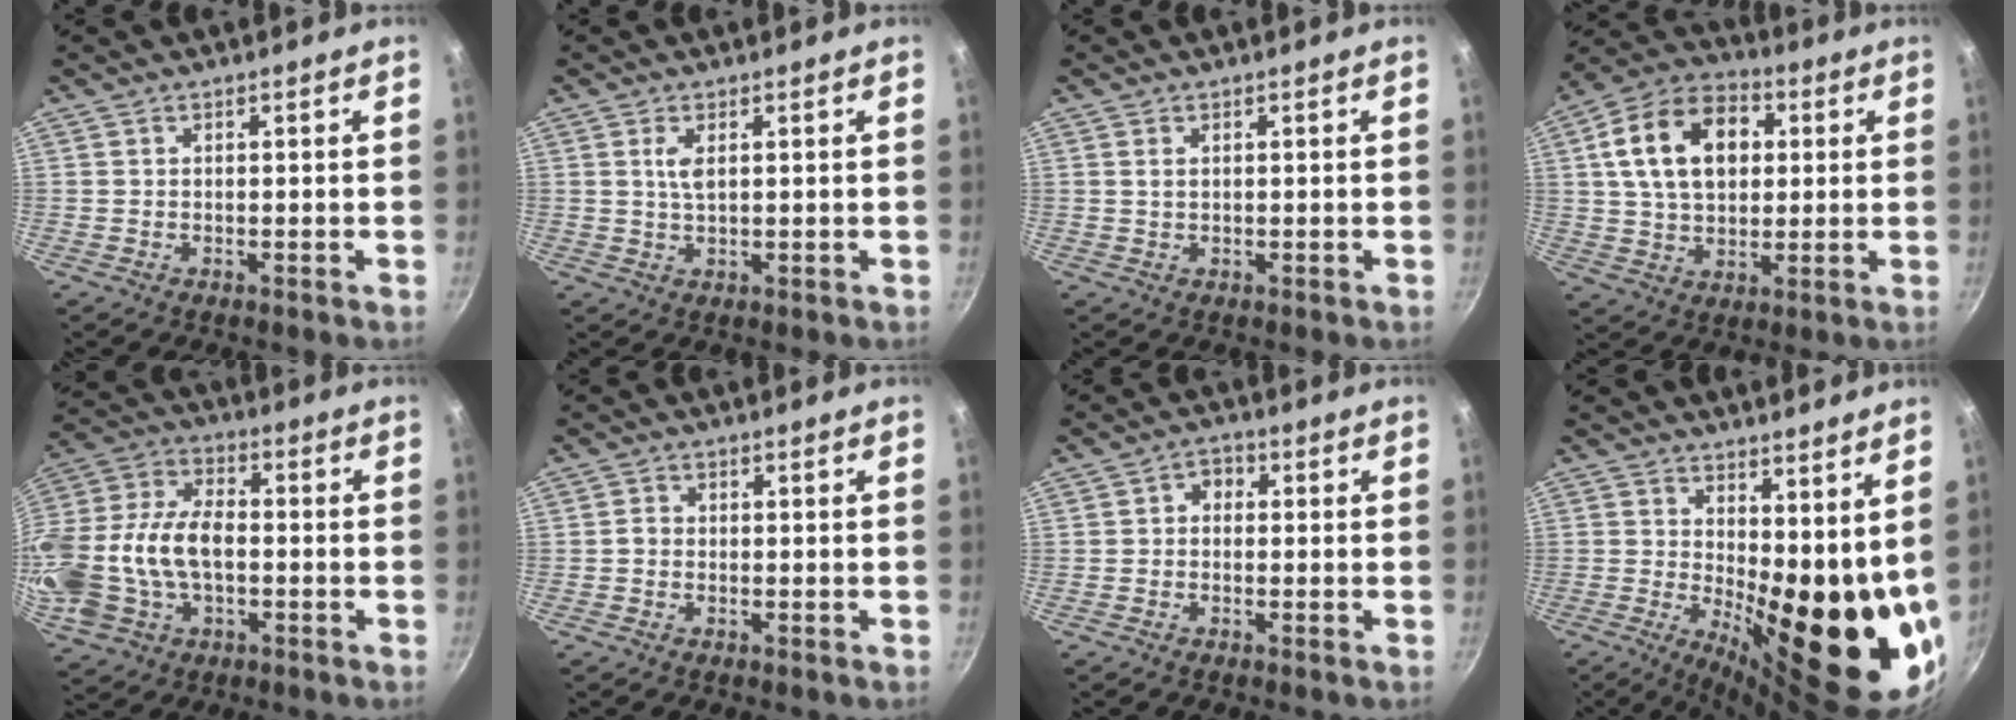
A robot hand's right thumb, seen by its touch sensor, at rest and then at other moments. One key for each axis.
{"total": 2.8, "fx": 0.9, "fy": 1.2, "fz": 2.4, "tx": -0.045, "ty": -0.004, "tz": 0.018}
{"total": 1.2, "fx": 0.4, "fy": 0.7, "fz": 0.9, "tx": -0.016, "ty": 0.002, "tz": 0.007}
{"total": 17.1, "fx": 3.8, "fy": 11.8, "fz": 11.8, "tx": -0.177, "ty": 0.016, "tz": 0.052}
{"total": 19.9, "fx": -2.2, "fy": 13.0, "fz": 15.0, "tx": -0.313, "ty": 0.034, "tz": -0.040}
{"total": 1.3, "fx": -0.4, "fy": 1.1, "fz": 0.6, "tx": -0.006, "ty": 0.008, "tz": -0.008}
{"total": 2.9, "fx": 0.0, "fy": 2.4, "fz": 1.6, "tx": -0.016, "ty": 0.008, "tz": -0.010}
{"total": 17.7, "fx": 3.8, "fy": 6.8, "fz": 15.8, "tx": -0.178, "ty": -0.056, "tz": 0.068}